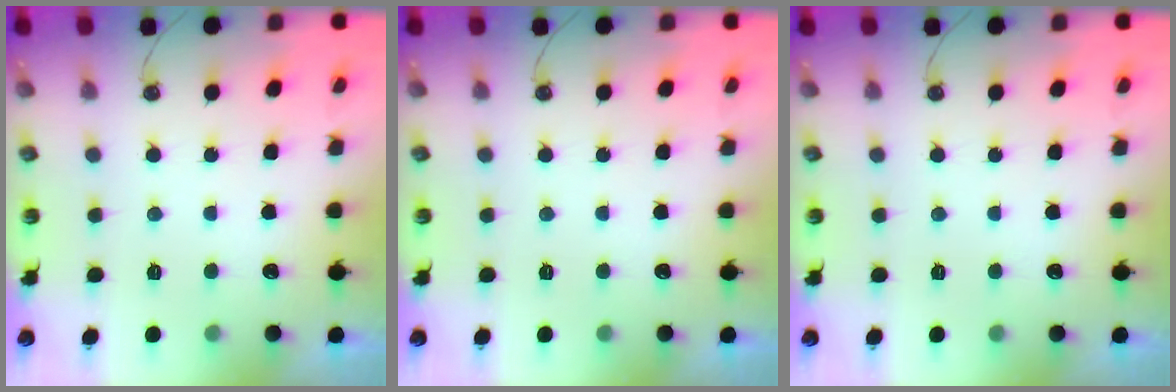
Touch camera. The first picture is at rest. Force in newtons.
{"total": 0.0}
{"total": 0.0}